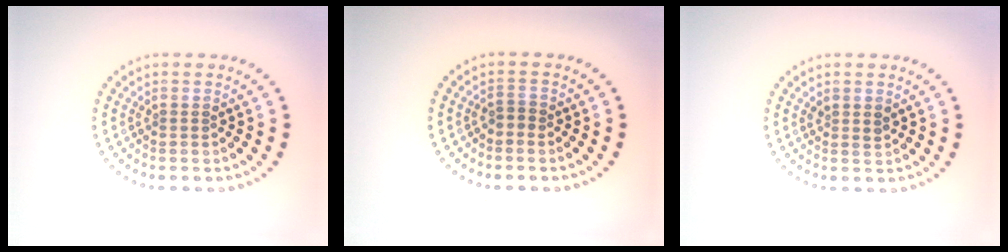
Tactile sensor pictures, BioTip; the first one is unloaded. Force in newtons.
{"total": 0.8, "press": 0.7, "slide": 0.4}
{"total": 1.0, "press": 0.9, "slide": 0.5}